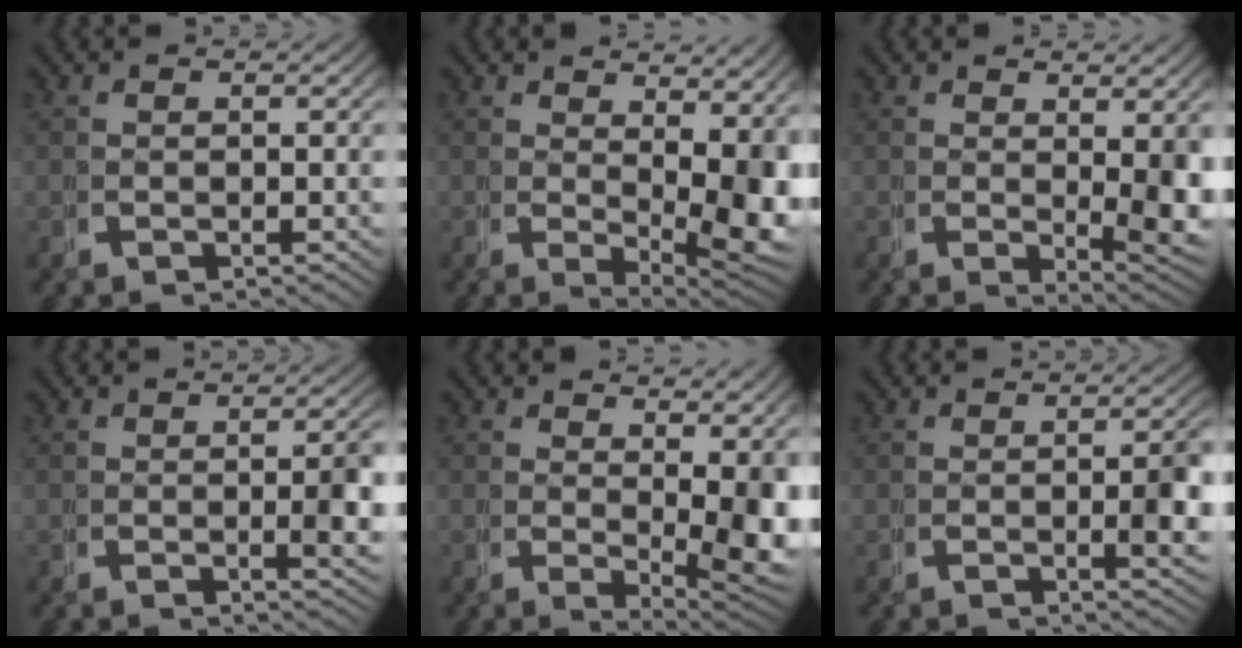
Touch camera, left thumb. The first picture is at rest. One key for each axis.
{"total": 7.2, "fx": 0.7, "fy": 3.3, "fz": 6.3, "tx": -0.086, "ty": -0.037, "tz": 0.030}
{"total": 5.3, "fx": 0.3, "fy": 1.7, "fz": 5.0, "tx": -0.069, "ty": -0.024, "tz": 0.016}
{"total": 3.8, "fx": -0.2, "fy": 0.8, "fz": 3.7, "tx": -0.052, "ty": -0.004, "tz": -0.003}
{"total": 6.5, "fx": 0.4, "fy": 2.7, "fz": 5.9, "tx": -0.079, "ty": -0.034, "tz": 0.023}
{"total": 4.2, "fx": -0.3, "fy": 0.9, "fz": 4.1, "tx": -0.057, "ty": -0.004, "tz": -0.004}